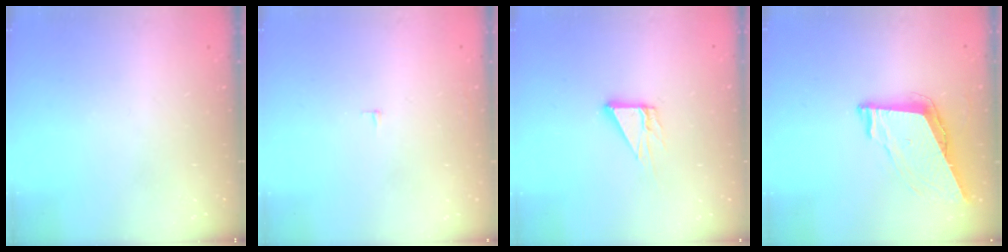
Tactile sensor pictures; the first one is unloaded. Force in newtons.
{"total": 2.7, "press": 2.7, "slide": 0.2}
{"total": 4.8, "press": 4.8, "slide": 0.2}
{"total": 9.2, "press": 8.6, "slide": 3.3}